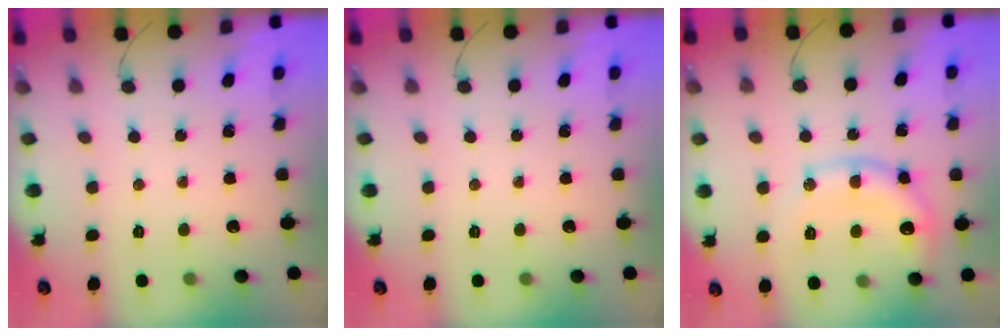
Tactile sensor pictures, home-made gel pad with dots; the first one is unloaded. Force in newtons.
{"total": 0.0}
{"total": 12.9, "press": 12.9, "slide": 1.1}